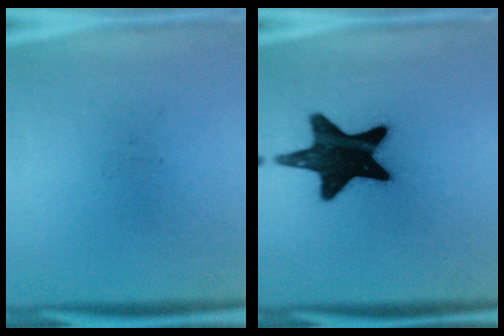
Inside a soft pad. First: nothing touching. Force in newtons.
{"total": 19.6}